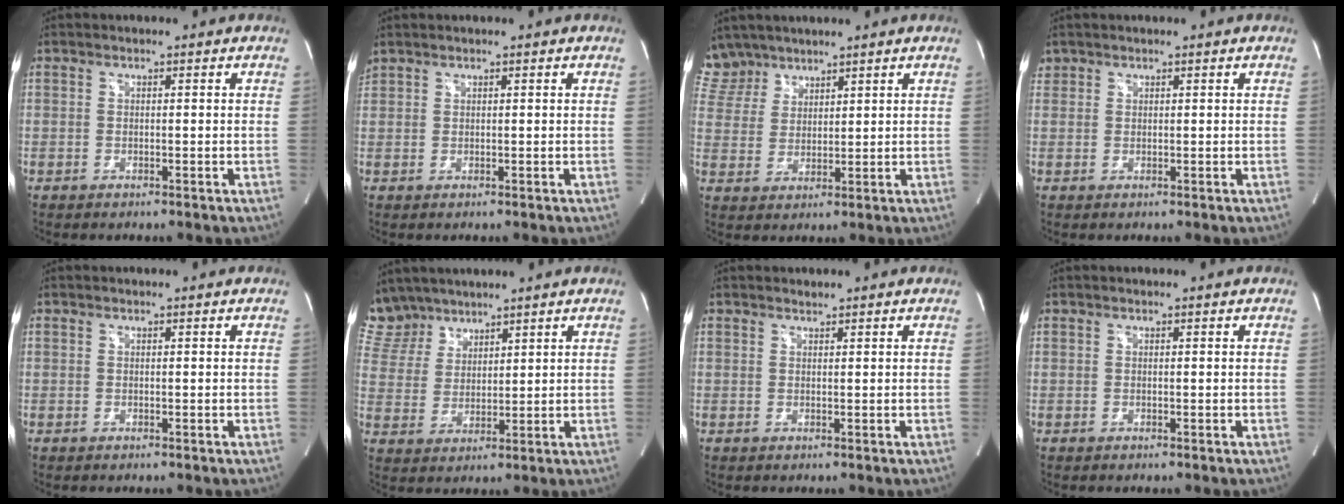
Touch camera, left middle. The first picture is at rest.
{"total": 1.4, "force": [1.4, 0.3, 0.4], "torque": [-0.020, 0.020, 0.032]}
{"total": 6.7, "force": [5.9, 3.2, -0.3], "torque": [0.005, 0.010, 0.125]}
{"total": 1.2, "force": [0.9, 0.9, 0.0], "torque": [0.007, 0.012, 0.014]}
{"total": 0.0}
{"total": 7.7, "force": [6.8, 3.5, 0.5], "torque": [-0.016, 0.013, 0.148]}
{"total": 0.5, "force": [0.5, 0.0, -0.1], "torque": [-0.008, -0.001, 0.010]}
{"total": 0.0}